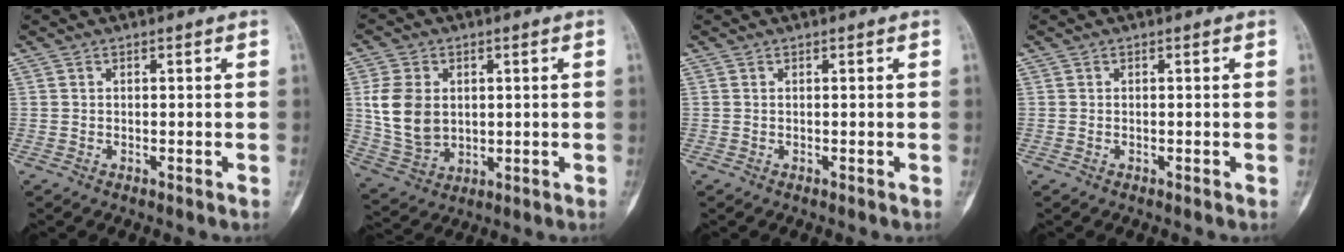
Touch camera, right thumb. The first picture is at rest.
{"total": 10.5, "force": [1.4, 7.8, 6.9], "torque": [-0.118, -0.009, 0.039]}
{"total": 0.0}
{"total": 0.0}